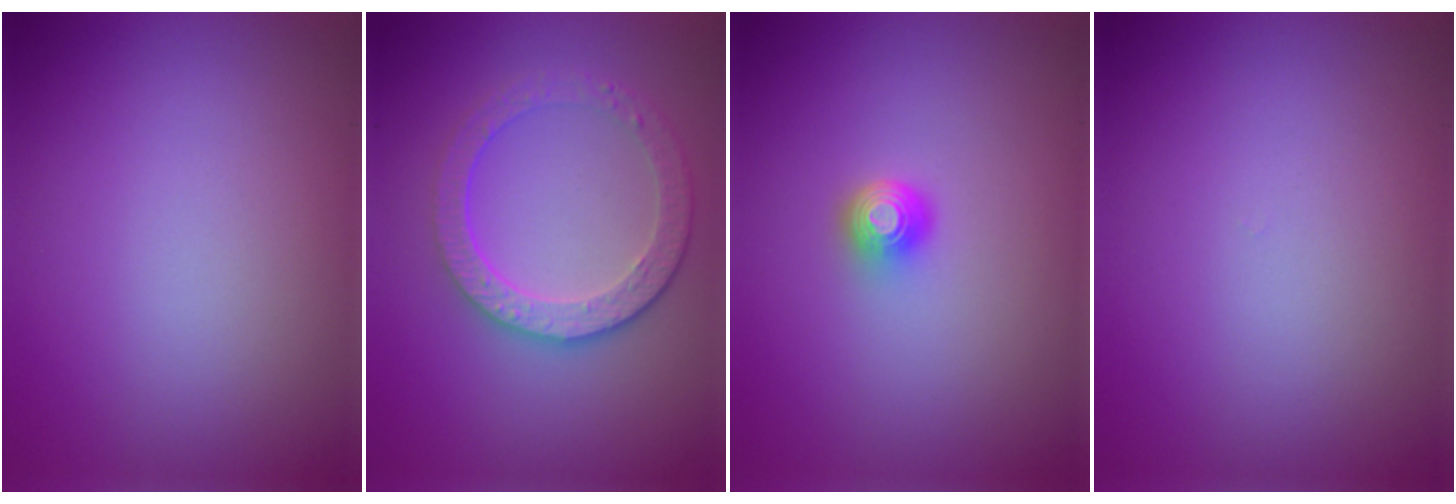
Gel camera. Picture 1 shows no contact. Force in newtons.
{"total": 4.5, "press": 3.4, "slide": 3.0}
{"total": 1.6, "press": 1.3, "slide": 1.1}
{"total": 0.0}